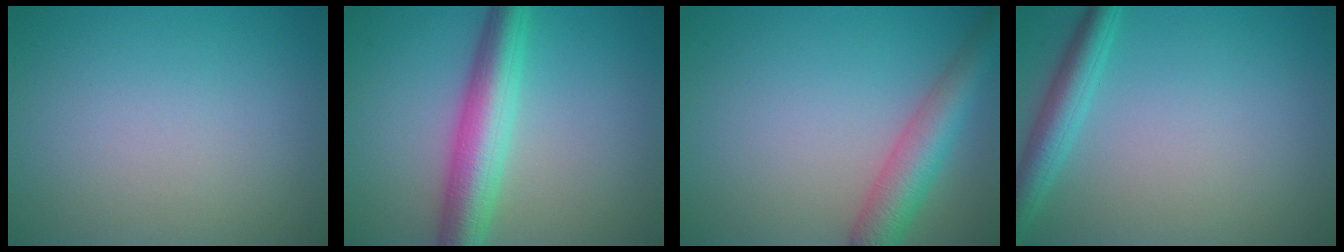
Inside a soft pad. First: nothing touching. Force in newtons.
{"total": 6.3, "press": 6.3, "slide": 0.1}
{"total": 5.0, "press": 5.0, "slide": 0.2}
{"total": 3.2, "press": 3.2, "slide": 0.2}